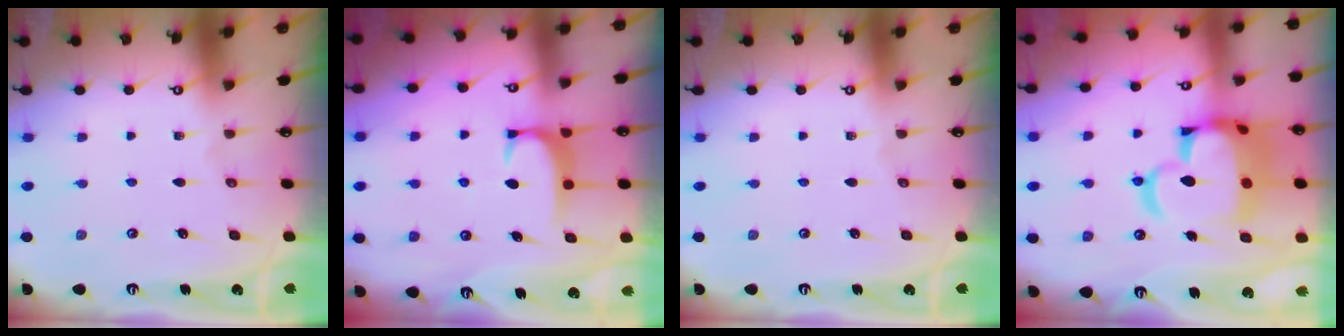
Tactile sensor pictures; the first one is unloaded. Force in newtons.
{"total": 1.7, "press": 1.6, "slide": 0.5}
{"total": 0.0}
{"total": 16.5, "press": 16.4, "slide": 1.6}